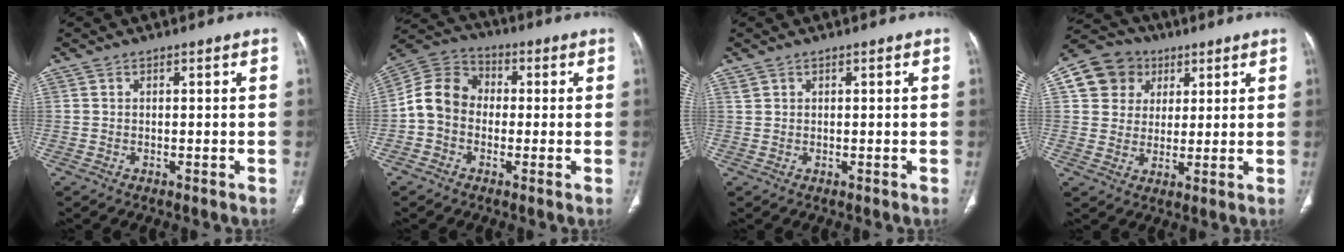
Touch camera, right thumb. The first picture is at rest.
{"total": 9.5, "force": [-0.9, 7.8, 5.2], "torque": [-0.088, 0.036, -0.033]}
{"total": 0.7, "force": [0.5, 0.4, 0.1], "torque": [-0.001, 0.001, 0.012]}
{"total": 10.5, "force": [3.9, 9.3, 3.0], "torque": [-0.031, 0.005, 0.064]}